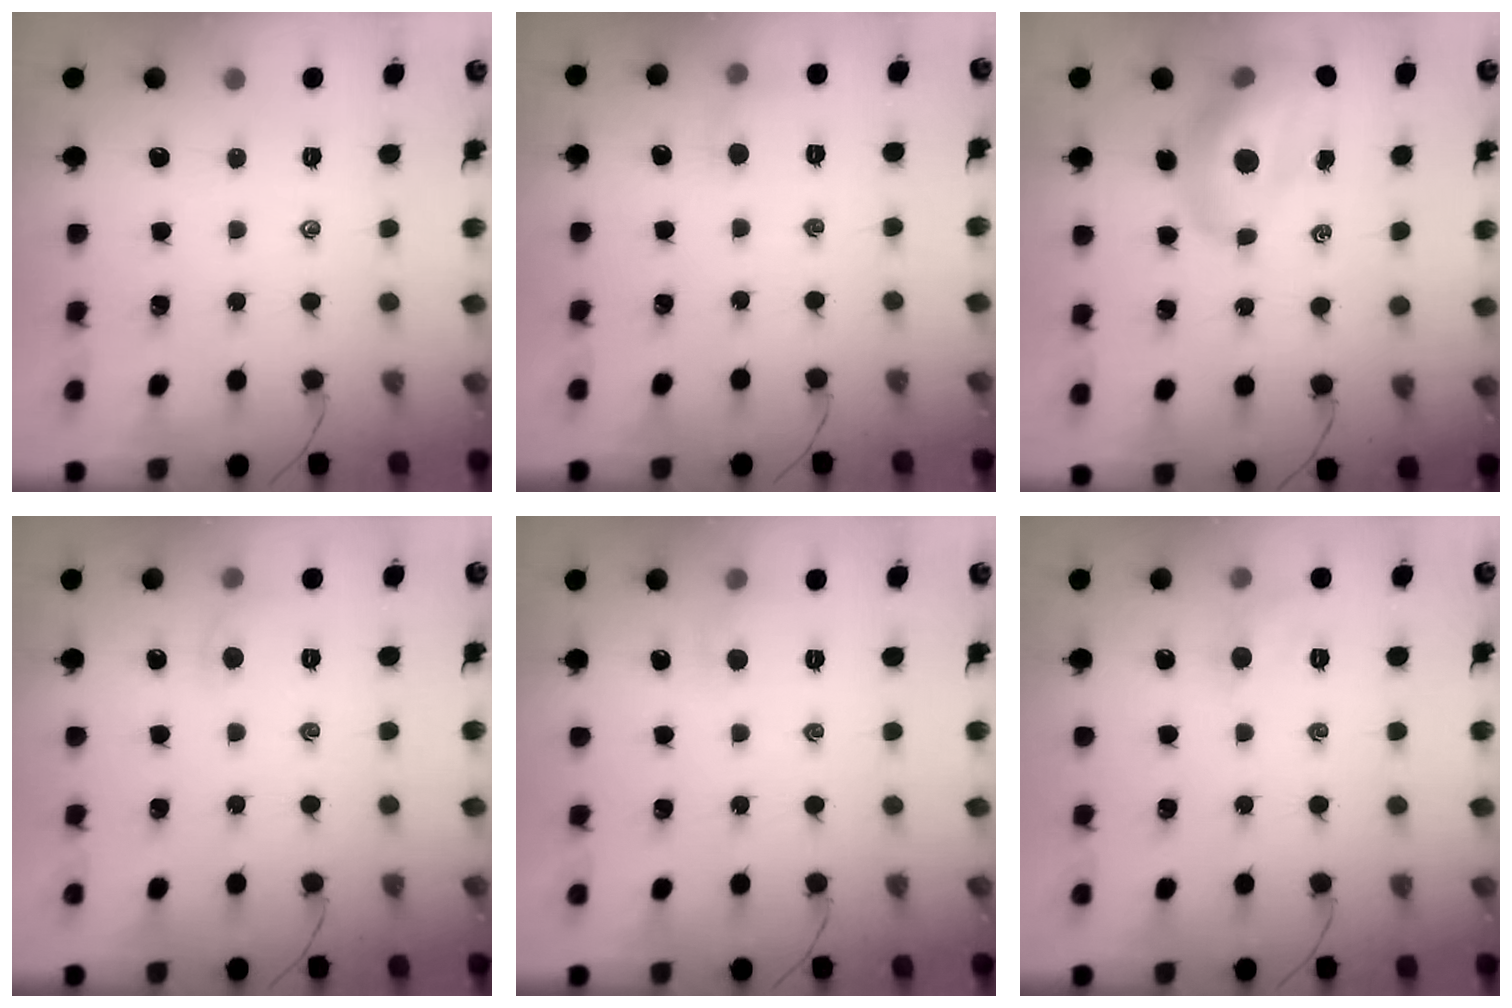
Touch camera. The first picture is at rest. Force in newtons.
{"total": 4.5, "press": 4.4, "slide": 1.2}
{"total": 13.8, "press": 13.2, "slide": 3.9}
{"total": 5.7, "press": 5.5, "slide": 1.5}
{"total": 4.8, "press": 4.6, "slide": 1.5}
{"total": 6.4, "press": 6.3, "slide": 1.4}